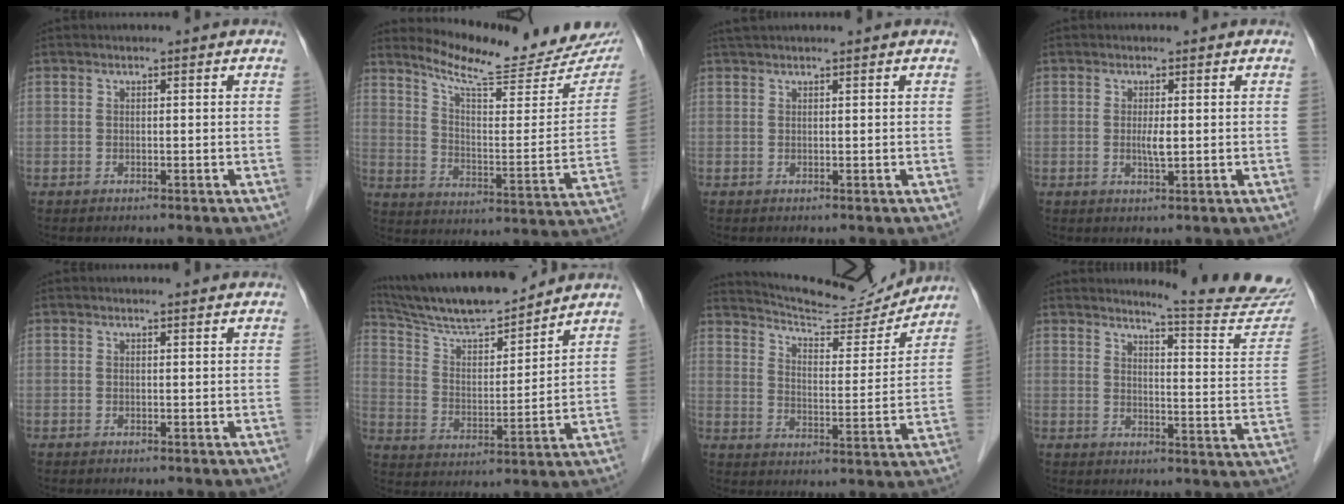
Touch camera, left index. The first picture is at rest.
{"total": 19.1, "force": [17.4, 2.3, 7.4], "torque": [-0.114, -0.071, 0.233]}
{"total": 2.7, "force": [2.4, -0.1, 1.2], "torque": [-0.011, 0.027, 0.039]}
{"total": 1.8, "force": [-0.4, 0.2, 1.8], "torque": [-0.038, -0.009, -0.007]}
{"total": 0.9, "force": [0.9, 0.0, 0.0], "torque": [-0.011, -0.003, 0.006]}
{"total": 15.0, "force": [13.7, 1.6, 5.8], "torque": [-0.109, 0.000, 0.239]}
{"total": 15.4, "force": [15.0, 1.8, 3.4], "torque": [-0.056, -0.026, 0.209]}
{"total": 14.6, "force": [14.2, -0.5, 3.2], "torque": [-0.035, -0.110, 0.152]}